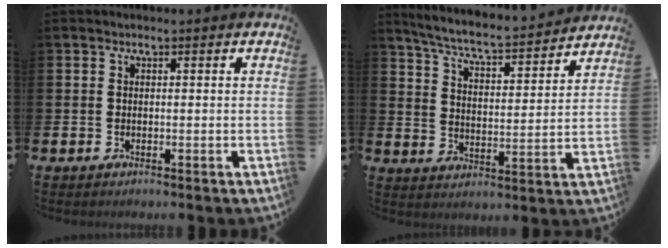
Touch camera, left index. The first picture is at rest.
{"total": 6.5, "force": [6.1, 0.6, 2.0], "torque": [-0.070, -0.048, 0.102]}